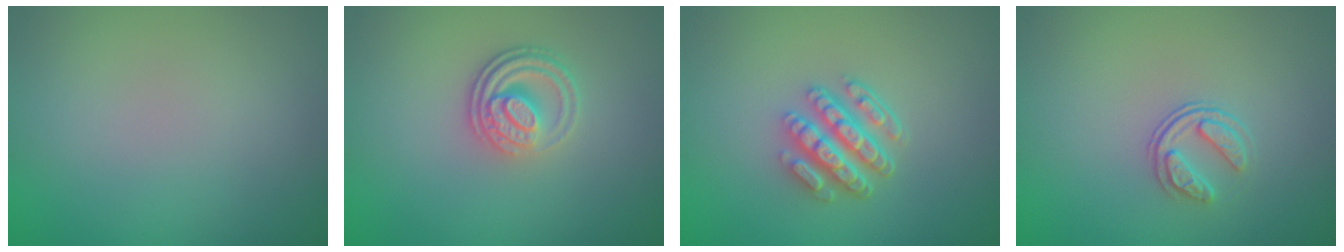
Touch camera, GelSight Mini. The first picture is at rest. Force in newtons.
{"total": 3.4, "press": 2.6, "slide": 2.2}
{"total": 4.6, "press": 3.4, "slide": 3.0}
{"total": 1.9, "press": 1.3, "slide": 1.4}